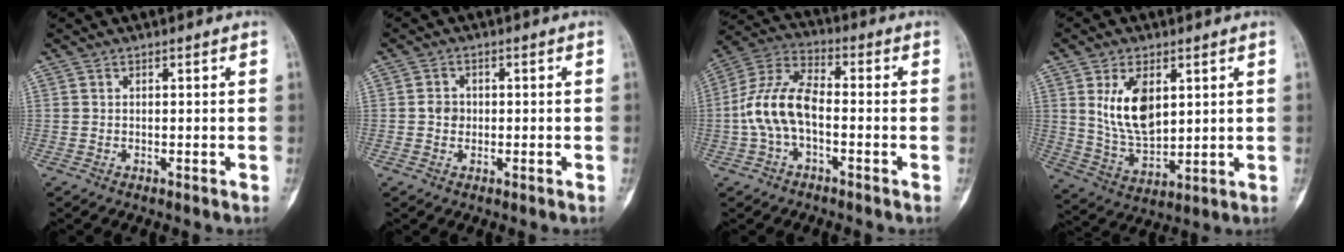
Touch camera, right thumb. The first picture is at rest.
{"total": 2.4, "force": [-0.2, 2.1, 1.1], "torque": [-0.007, 0.007, -0.008]}
{"total": 11.2, "force": [-1.9, 5.9, 9.3], "torque": [-0.191, 0.039, -0.045]}
{"total": 11.4, "force": [3.4, 6.4, 8.8], "torque": [-0.144, -0.021, 0.079]}